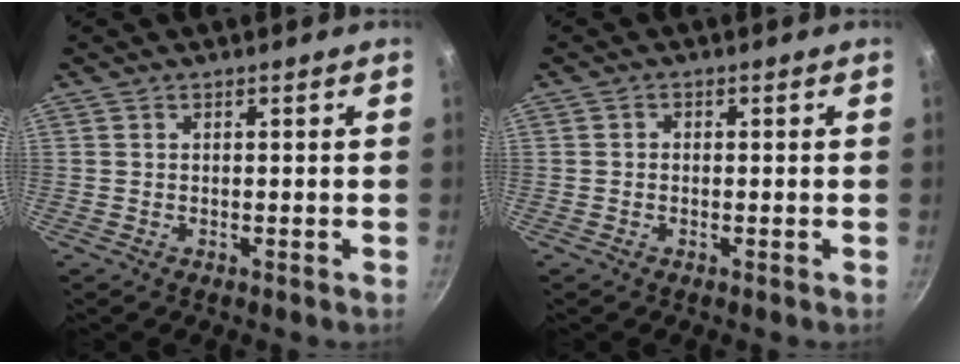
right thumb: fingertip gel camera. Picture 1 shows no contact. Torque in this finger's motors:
{"motor_torque": [-0.23, 0.09, -0.24, 0.30, -0.04]}